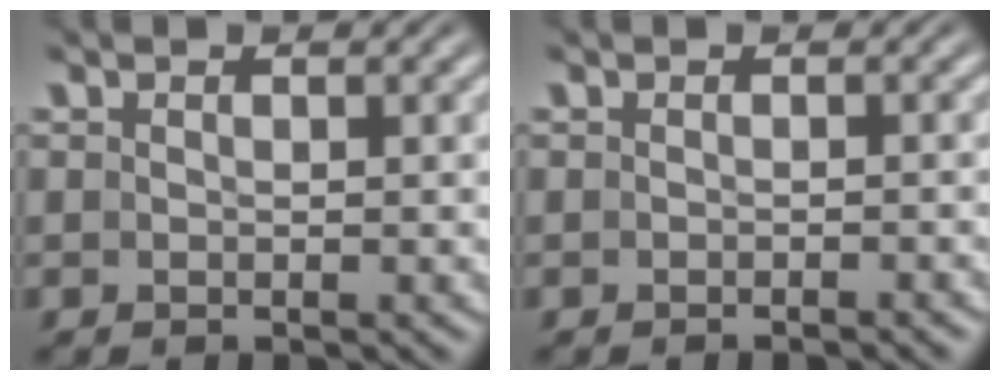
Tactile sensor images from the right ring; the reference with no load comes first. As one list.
[{"total": 1.2, "force": [-1.1, -0.3, 0.1], "torque": [-0.003, 0.001, -0.017]}]